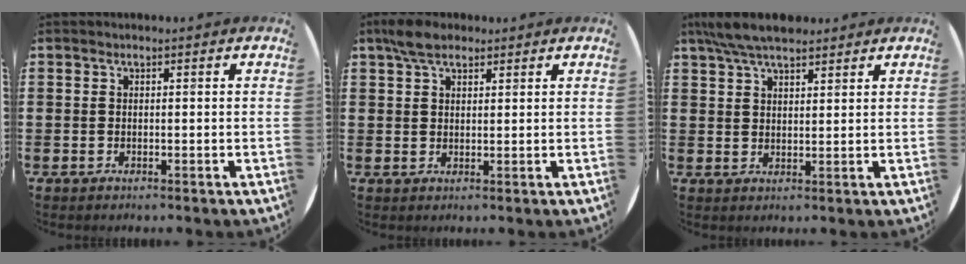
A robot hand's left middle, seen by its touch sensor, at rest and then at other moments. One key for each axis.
{"total": 4.0, "fx": 3.1, "fy": 1.9, "fz": 1.8, "tx": -0.033, "ty": 0.006, "tz": 0.056}
{"total": 6.0, "fx": 5.1, "fy": 1.5, "fz": 2.7, "tx": -0.066, "ty": -0.006, "tz": 0.095}